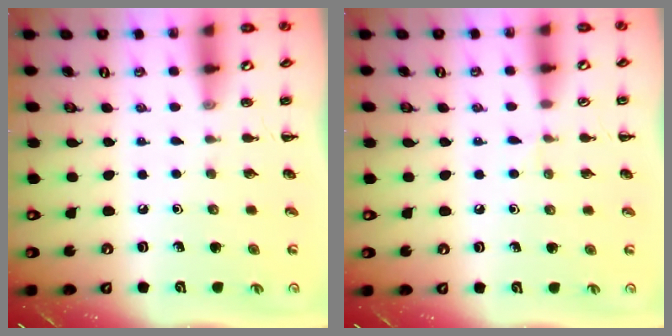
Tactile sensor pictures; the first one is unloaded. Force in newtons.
{"total": 3.8, "press": 3.5, "slide": 1.5}